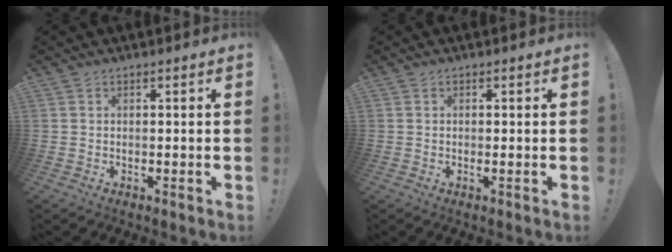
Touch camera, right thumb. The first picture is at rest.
{"total": 1.5, "force": [-0.1, -0.1, 1.4], "torque": [-0.020, -0.006, -0.003]}